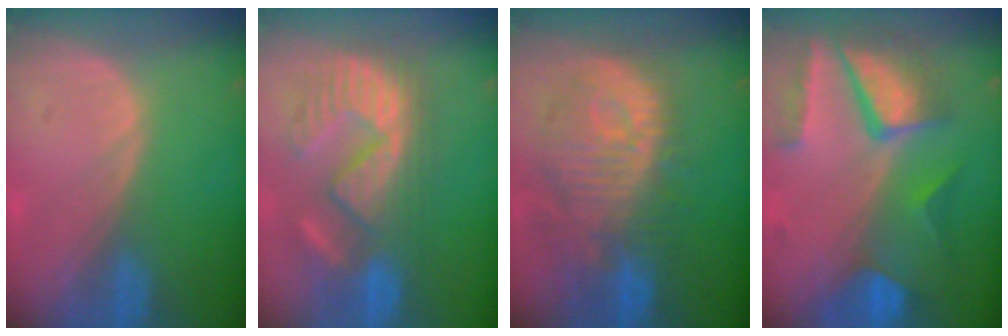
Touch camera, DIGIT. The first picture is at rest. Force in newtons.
{"total": 10.7, "press": 10.4, "slide": 2.5}
{"total": 12.4, "press": 11.1, "slide": 5.6}
{"total": 10.3, "press": 8.8, "slide": 5.4}